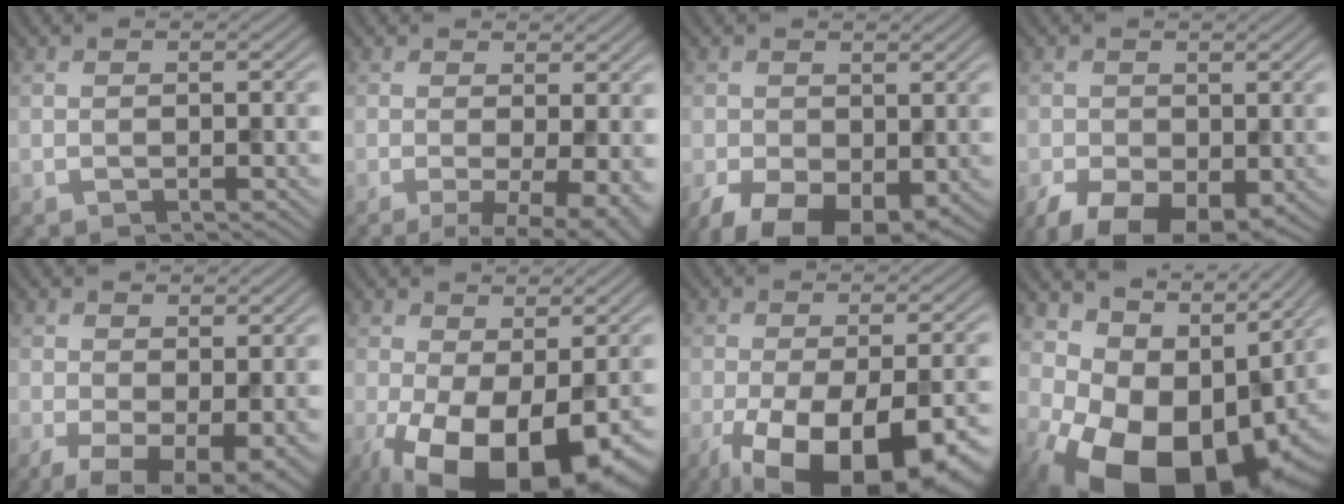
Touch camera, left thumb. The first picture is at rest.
{"total": 6.1, "force": [-1.4, 1.5, 5.8], "torque": [-0.087, -0.009, -0.017]}
{"total": 7.9, "force": [-2.8, 4.9, 5.4], "torque": [-0.111, -0.029, -0.040]}
{"total": 7.4, "force": [-3.5, 4.3, 4.9], "torque": [-0.100, -0.028, -0.055]}
{"total": 7.1, "force": [-1.5, 3.7, 5.9], "torque": [-0.107, -0.023, -0.012]}
{"total": 13.5, "force": [-4.7, 6.6, 10.8], "torque": [-0.196, -0.027, -0.063]}
{"total": 16.2, "force": [-8.5, 6.8, 12.0], "torque": [-0.188, -0.050, -0.103]}
{"total": 15.9, "force": [-0.5, 10.5, 11.9], "torque": [-0.188, -0.034, 0.019]}